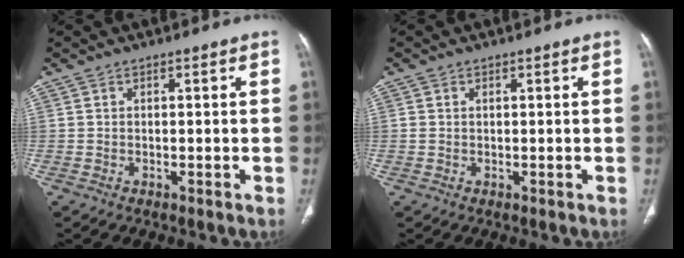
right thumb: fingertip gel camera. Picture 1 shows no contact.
{"total": 0.8, "force": [0.2, 0.5, 0.6], "torque": [-0.021, 0.008, 0.010]}